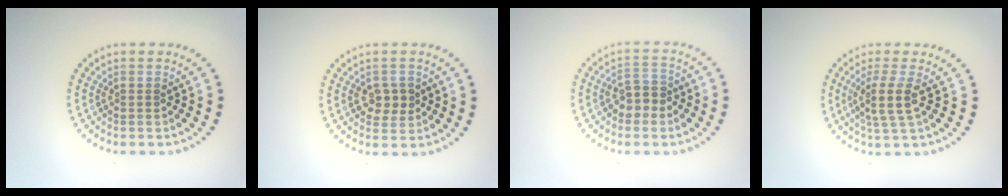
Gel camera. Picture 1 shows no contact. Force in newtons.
{"total": 2.2, "press": 2.2, "slide": 0.3}
{"total": 2.6, "press": 2.5, "slide": 0.7}
{"total": 2.8, "press": 2.3, "slide": 1.6}